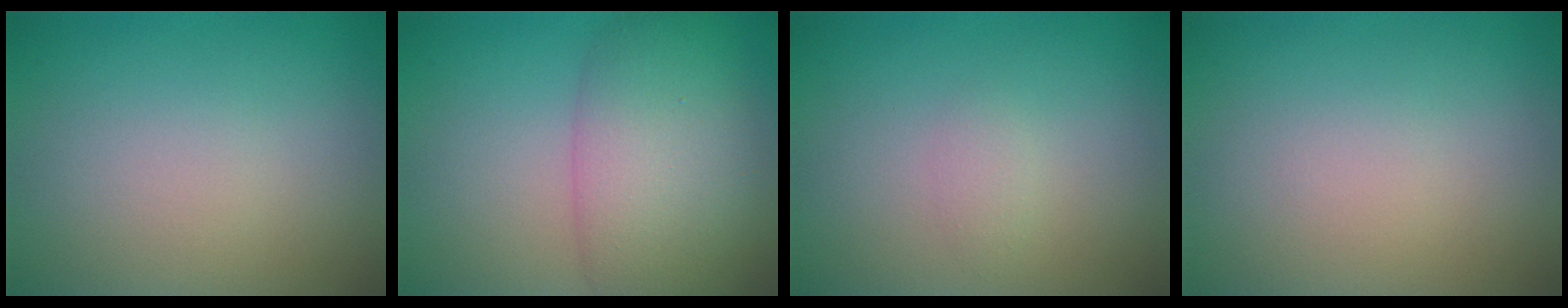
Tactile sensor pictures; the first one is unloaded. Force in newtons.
{"total": 7.6, "press": 7.6, "slide": 0.6}
{"total": 0.8, "press": 0.8, "slide": 0.1}
{"total": 0.0}